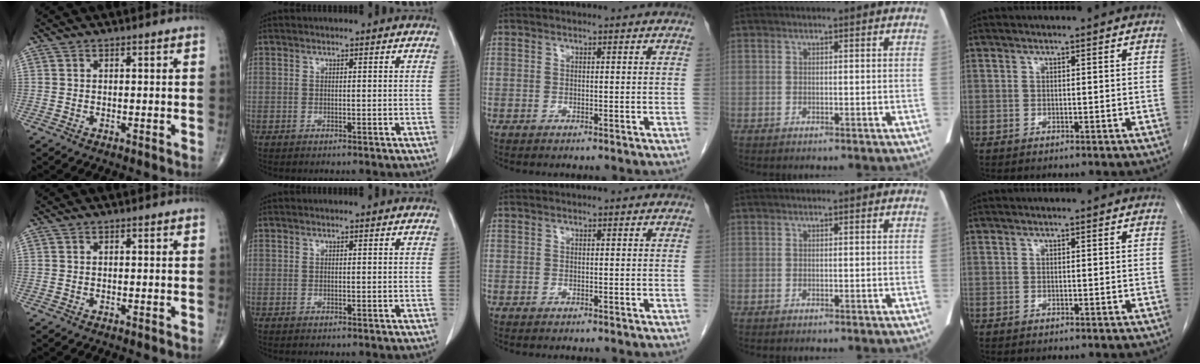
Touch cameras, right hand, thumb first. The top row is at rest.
{}